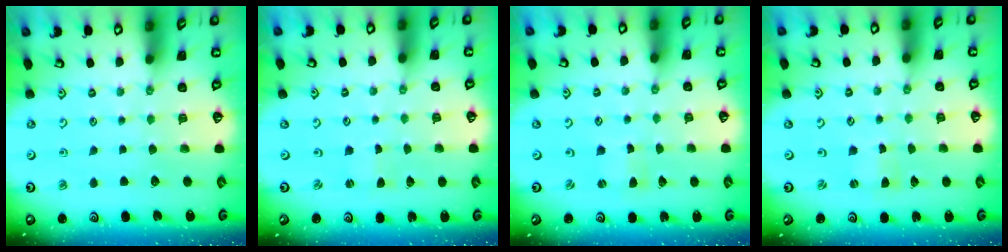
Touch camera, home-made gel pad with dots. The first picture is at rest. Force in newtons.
{"total": 0.0}
{"total": 0.0}
{"total": 0.0}